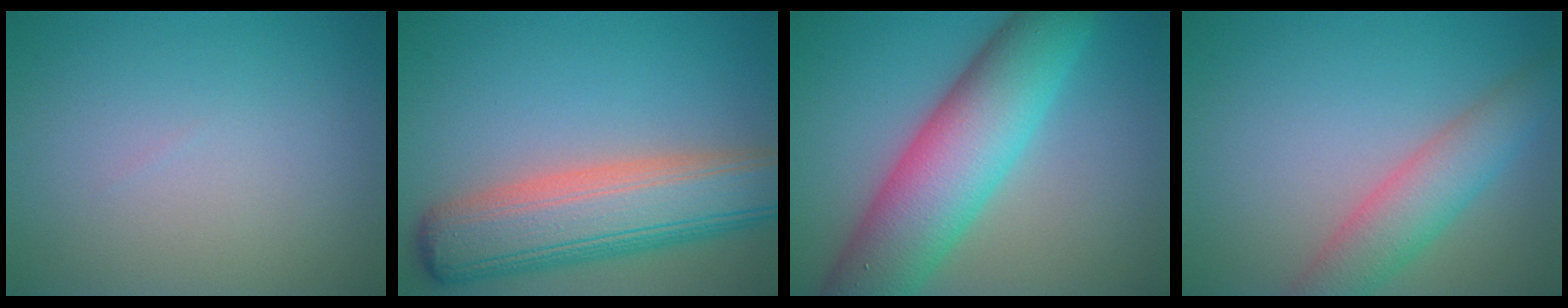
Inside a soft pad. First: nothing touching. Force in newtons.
{"total": 9.7, "press": 9.7, "slide": 0.6}
{"total": 10.7, "press": 10.7, "slide": 0.2}
{"total": 4.5, "press": 4.5, "slide": 0.2}